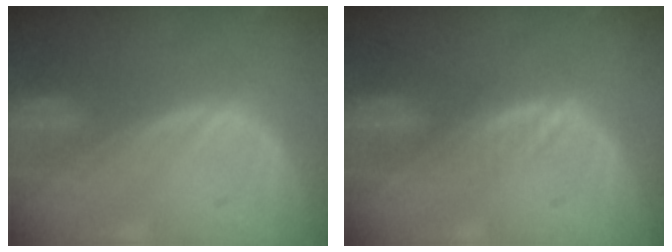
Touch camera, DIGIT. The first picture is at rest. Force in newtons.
{"total": 2.0, "press": 2.0, "slide": 0.2}